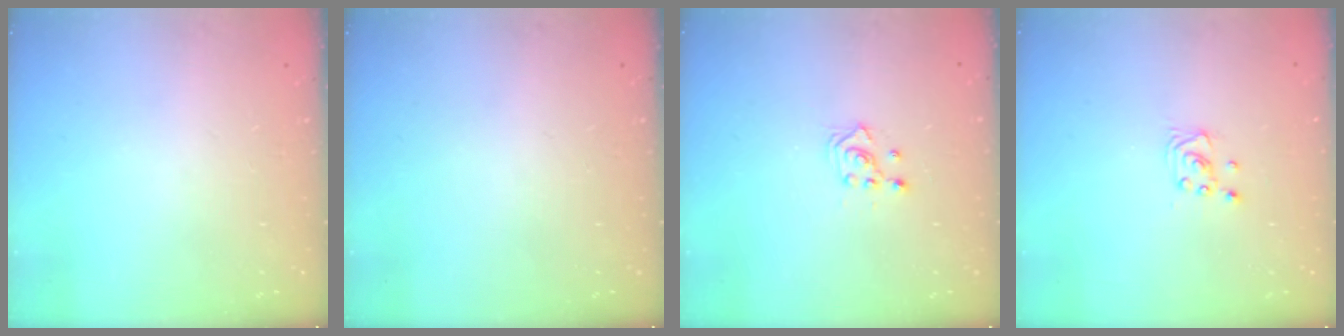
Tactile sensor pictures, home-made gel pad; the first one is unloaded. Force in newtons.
{"total": 0.0}
{"total": 2.6, "press": 2.4, "slide": 1.0}
{"total": 2.2, "press": 2.2, "slide": 0.2}